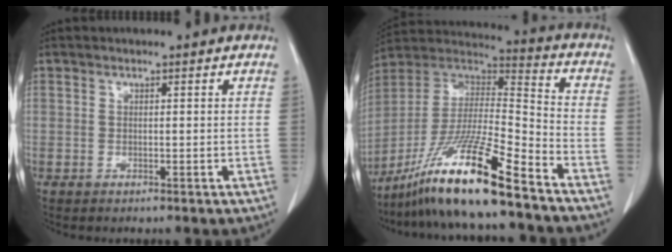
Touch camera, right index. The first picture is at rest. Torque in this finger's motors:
{"motor_torque": [1.10, -1.04, 0.98, 0.21]}